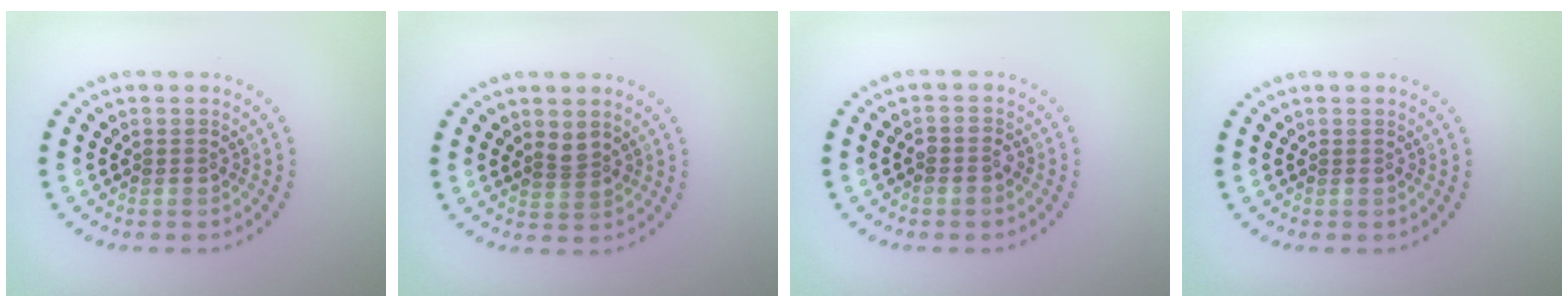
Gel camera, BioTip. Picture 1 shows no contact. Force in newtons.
{"total": 1.4, "press": 1.1, "slide": 0.9}
{"total": 1.5, "press": 1.3, "slide": 0.7}
{"total": 0.0}